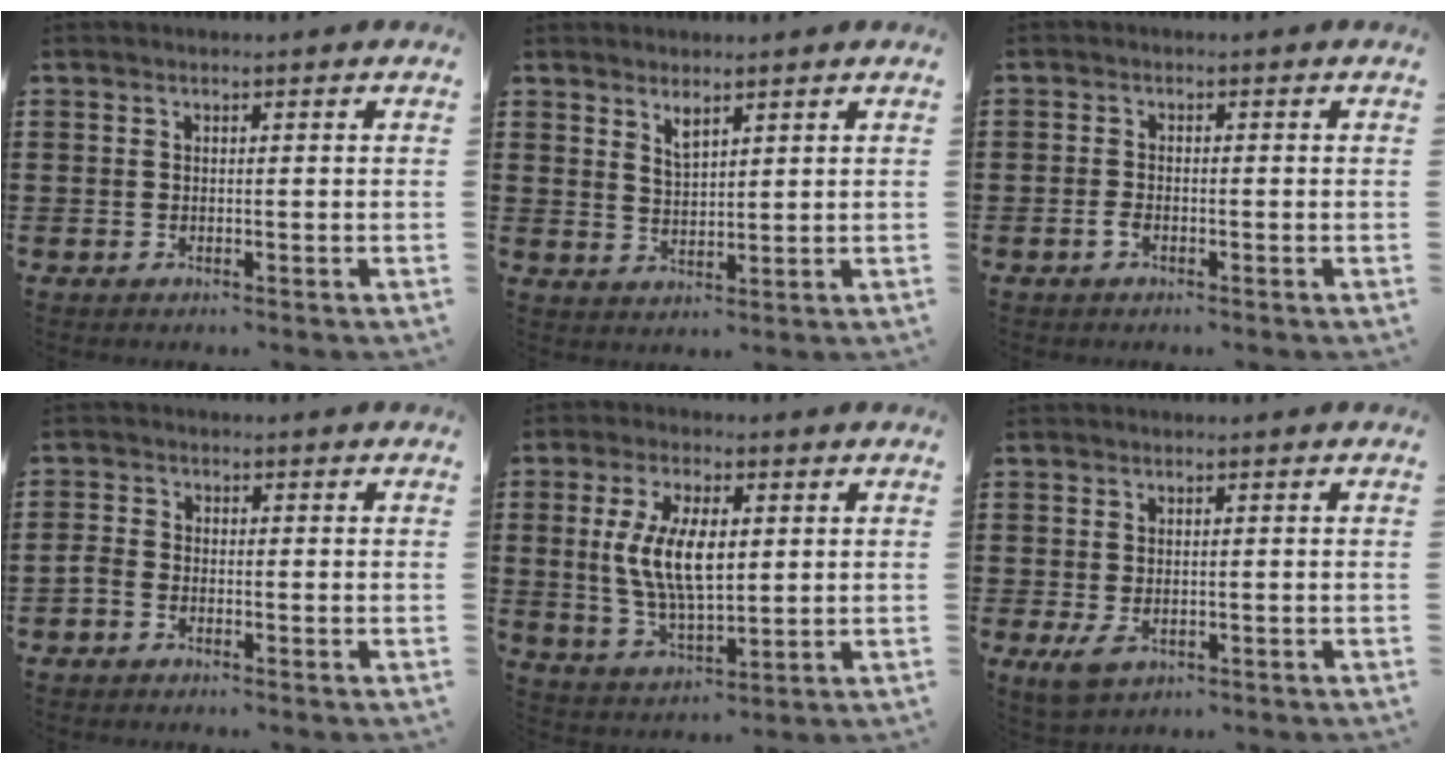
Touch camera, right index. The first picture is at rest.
{"total": 2.7, "force": [2.0, 1.0, 1.4], "torque": [-0.031, 0.003, 0.037]}
{"total": 1.3, "force": [-0.8, 0.6, 0.8], "torque": [-0.025, -0.005, -0.017]}
{"total": 1.7, "force": [-1.4, 0.7, 0.6], "torque": [-0.022, 0.000, -0.030]}
{"total": 9.5, "force": [1.3, 4.3, 8.4], "torque": [-0.174, 0.009, 0.021]}
{"total": 2.1, "force": [-0.8, 1.0, 1.6], "torque": [-0.044, -0.008, -0.017]}